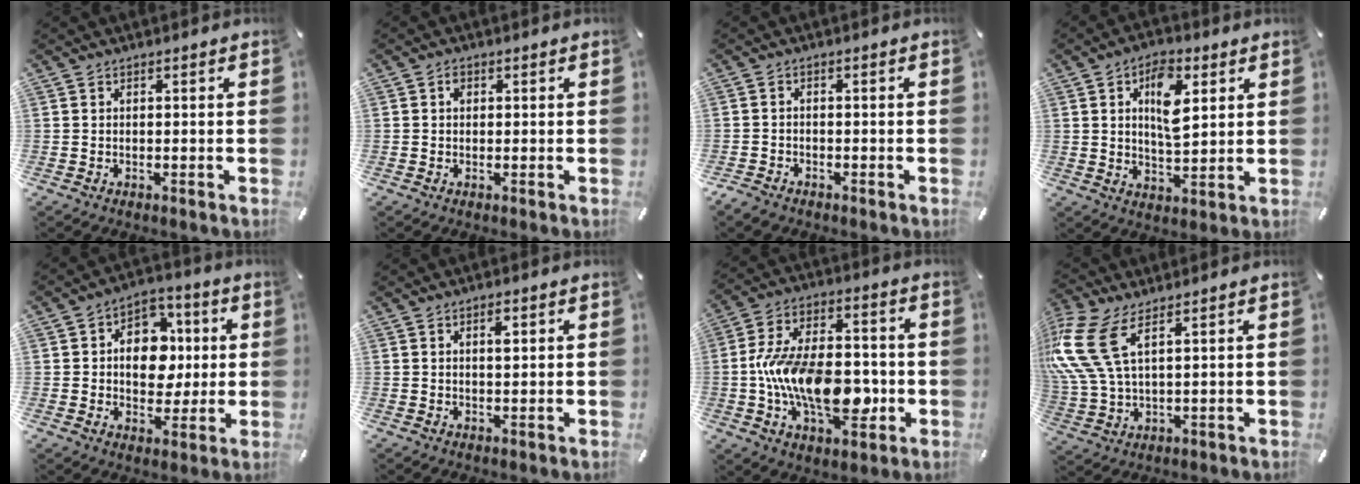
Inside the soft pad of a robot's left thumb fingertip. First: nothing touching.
{"total": 1.2, "force": [0.2, 1.0, 0.7], "torque": [-0.007, 0.003, 0.001]}
{"total": 1.8, "force": [-1.5, 0.9, 0.3], "torque": [-0.013, 0.007, -0.034]}
{"total": 10.4, "force": [3.6, 5.6, 7.9], "torque": [-0.131, -0.004, 0.057]}
{"total": 11.5, "force": [0.9, 9.3, 6.7], "torque": [-0.092, 0.007, 0.020]}
{"total": 2.1, "force": [0.8, 0.7, 1.7], "torque": [-0.029, 0.000, 0.011]}
{"total": 18.9, "force": [-3.7, 11.0, 14.9], "torque": [-0.278, 0.010, -0.062]}
{"total": 12.1, "force": [5.8, 5.8, 8.9], "torque": [-0.225, -0.021, 0.106]}